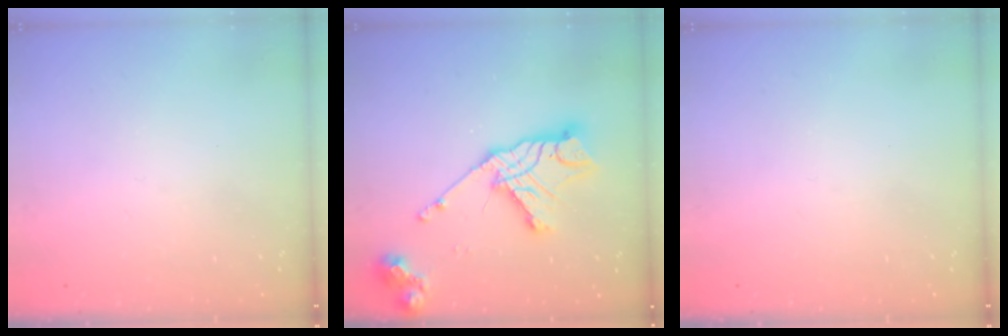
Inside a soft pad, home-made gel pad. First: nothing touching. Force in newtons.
{"total": 17.8, "press": 17.7, "slide": 1.5}
{"total": 0.0}